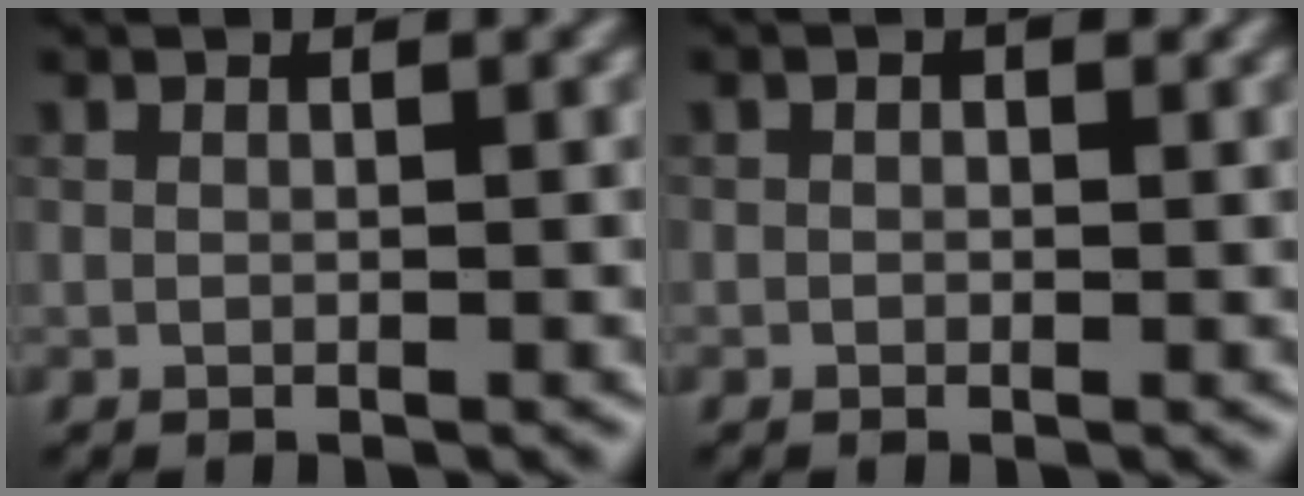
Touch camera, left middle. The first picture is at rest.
{"total": 0.5, "force": [-0.3, 0.3, 0.3], "torque": [-0.009, 0.003, 0.005]}